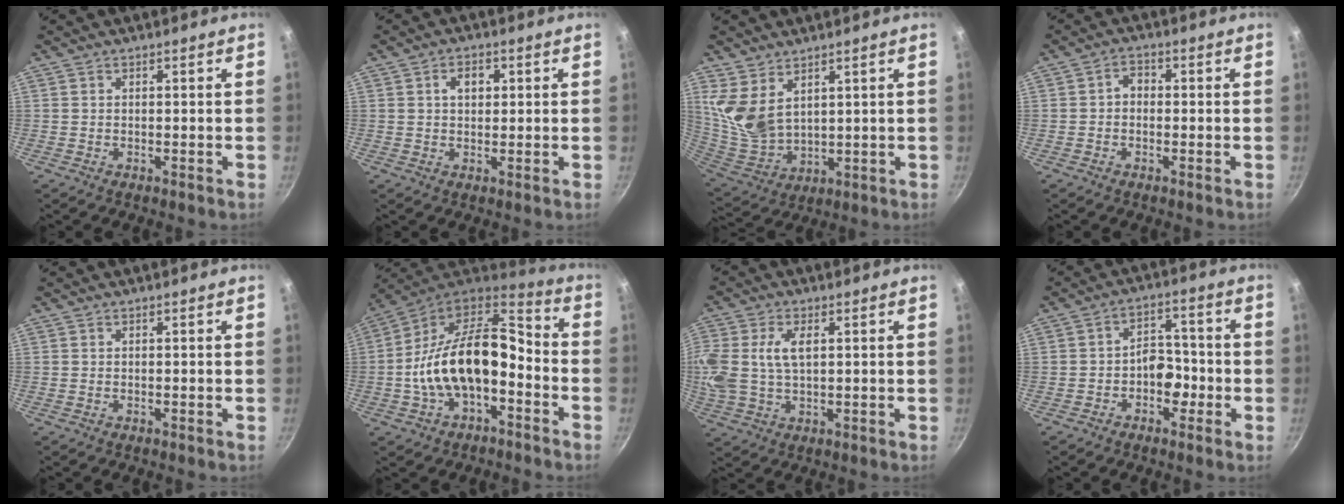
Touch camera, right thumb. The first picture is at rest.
{"total": 3.7, "force": [1.0, 2.6, 2.4], "torque": [-0.022, 0.005, 0.016]}
{"total": 9.4, "force": [5.1, 5.4, 5.8], "torque": [-0.103, -0.053, 0.121]}
{"total": 2.6, "force": [-0.3, 2.0, 1.6], "torque": [-0.018, 0.009, -0.010]}
{"total": 0.0}
{"total": 20.5, "force": [-4.4, 11.4, 16.4], "torque": [-0.271, 0.061, -0.085]}
{"total": 11.9, "force": [2.5, 7.2, 9.2], "torque": [-0.197, 0.009, 0.048]}
{"total": 6.0, "force": [-2.0, 4.2, 3.8], "torque": [-0.018, 0.029, -0.038]}